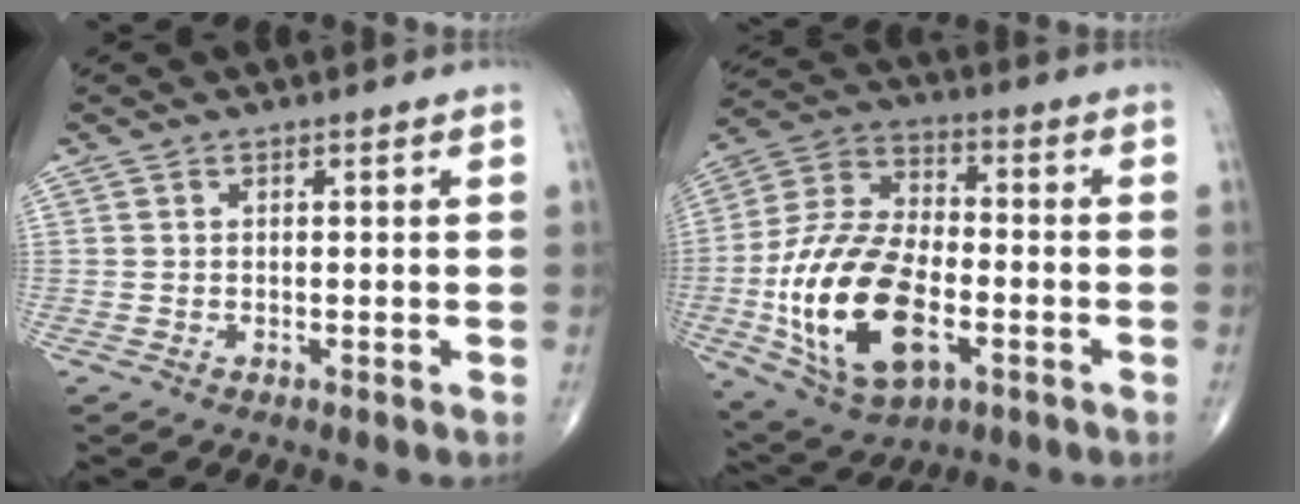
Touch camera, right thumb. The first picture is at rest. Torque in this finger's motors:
{"motor_torque": [0.00, 0.73, 1.83, -0.52, 0.63]}